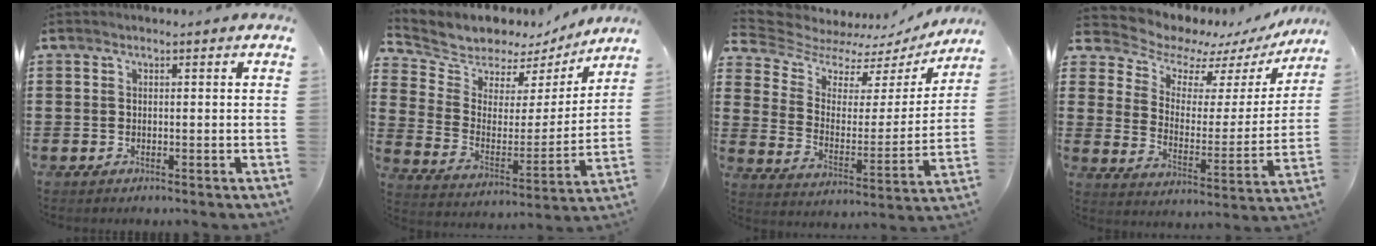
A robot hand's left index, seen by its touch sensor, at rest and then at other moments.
{"total": 6.3, "force": [5.8, 2.5, -0.5], "torque": [-0.037, -0.044, 0.101]}
{"total": 6.5, "force": [5.7, 2.6, 1.7], "torque": [-0.068, -0.039, 0.098]}
{"total": 6.2, "force": [5.3, 2.9, 1.4], "torque": [-0.055, -0.041, 0.088]}